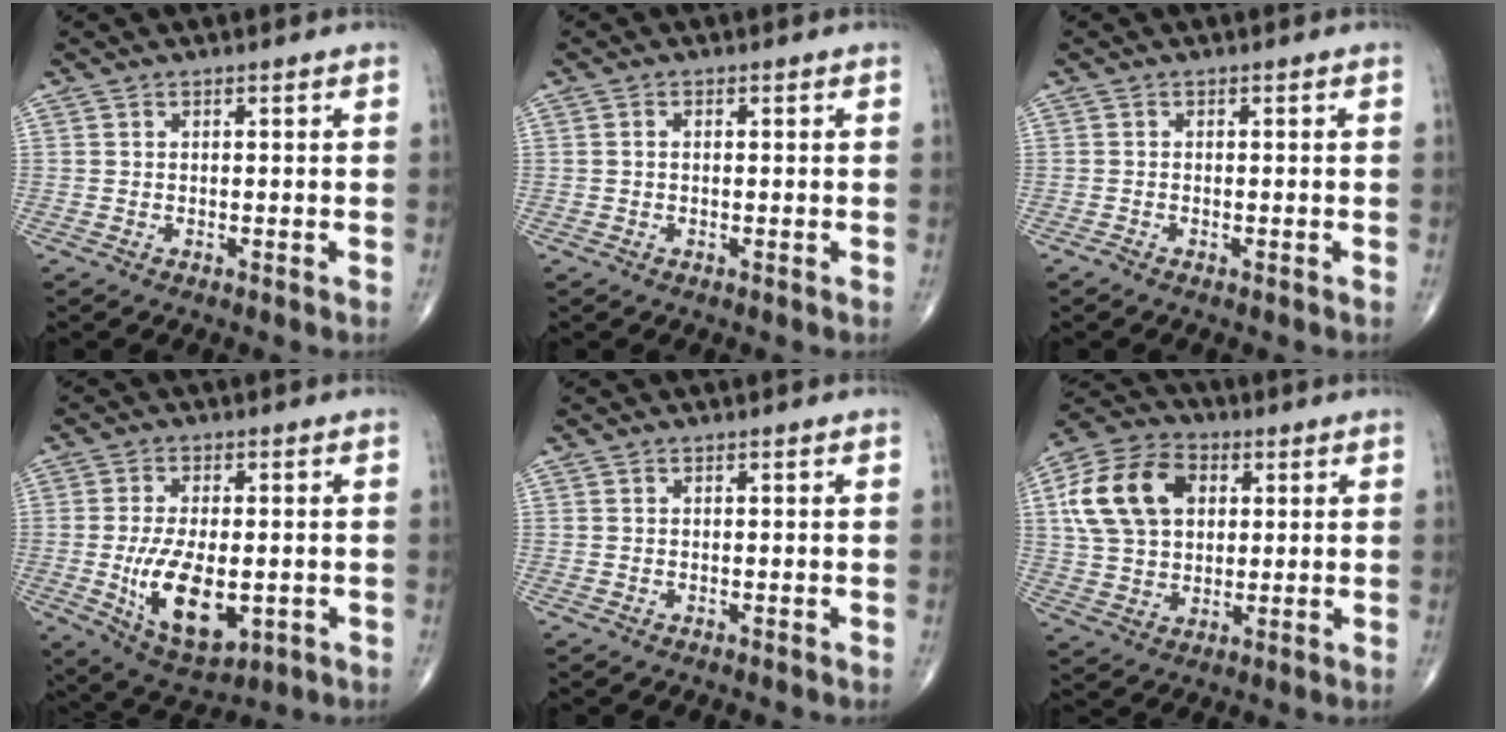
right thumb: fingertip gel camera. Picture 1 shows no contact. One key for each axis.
{"total": 0.7, "fx": 0.0, "fy": 0.5, "fz": 0.6, "tx": -0.013, "ty": 0.003, "tz": 0.000}
{"total": 0.5, "fx": -0.5, "fy": 0.2, "fz": 0.2, "tx": -0.011, "ty": -0.001, "tz": -0.011}
{"total": 13.2, "fx": -2.4, "fy": 6.6, "fz": 11.2, "tx": -0.189, "ty": -0.014, "tz": -0.024}
{"total": 0.0}
{"total": 16.2, "fx": 4.1, "fy": 11.5, "fz": 10.7, "tx": -0.187, "ty": 0.012, "tz": 0.070}